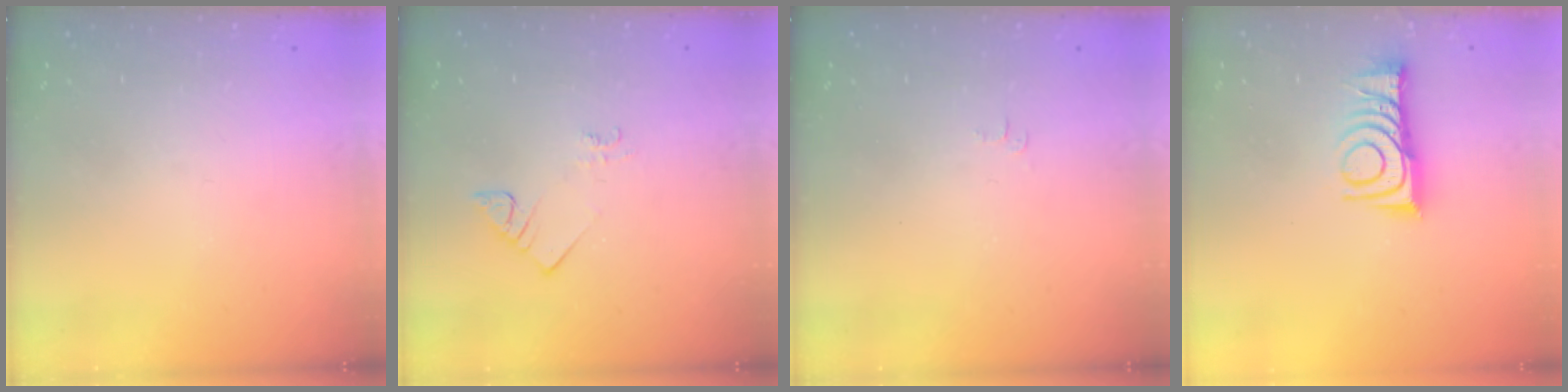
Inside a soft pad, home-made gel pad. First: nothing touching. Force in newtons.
{"total": 2.1, "press": 2.0, "slide": 0.5}
{"total": 3.3, "press": 3.3, "slide": 0.5}
{"total": 10.6, "press": 10.6, "slide": 0.4}